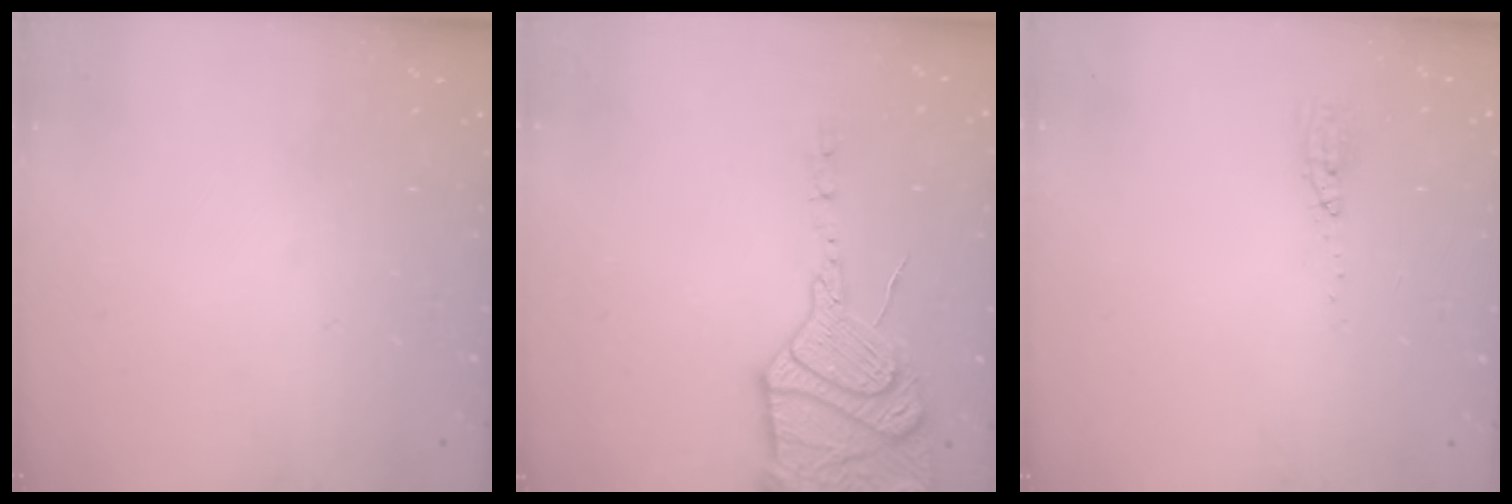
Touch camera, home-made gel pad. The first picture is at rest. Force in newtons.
{"total": 20.3, "press": 20.1, "slide": 2.1}
{"total": 3.7, "press": 3.4, "slide": 1.4}